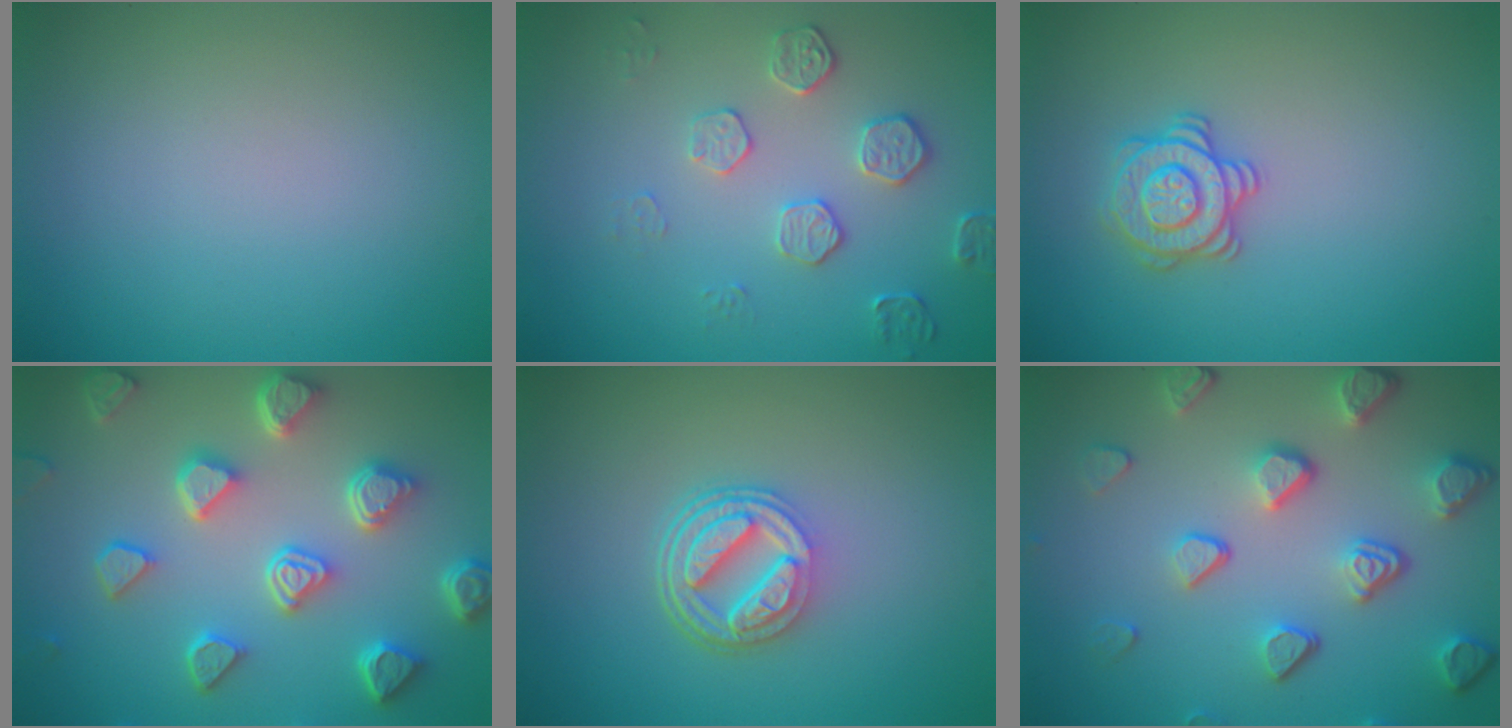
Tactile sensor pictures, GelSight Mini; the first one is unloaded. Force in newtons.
{"total": 2.2, "press": 1.8, "slide": 1.2}
{"total": 2.8, "press": 2.8, "slide": 0.4}
{"total": 6.7, "press": 5.3, "slide": 4.1}
{"total": 5.2, "press": 3.8, "slide": 3.6}
{"total": 5.3, "press": 4.1, "slide": 3.4}